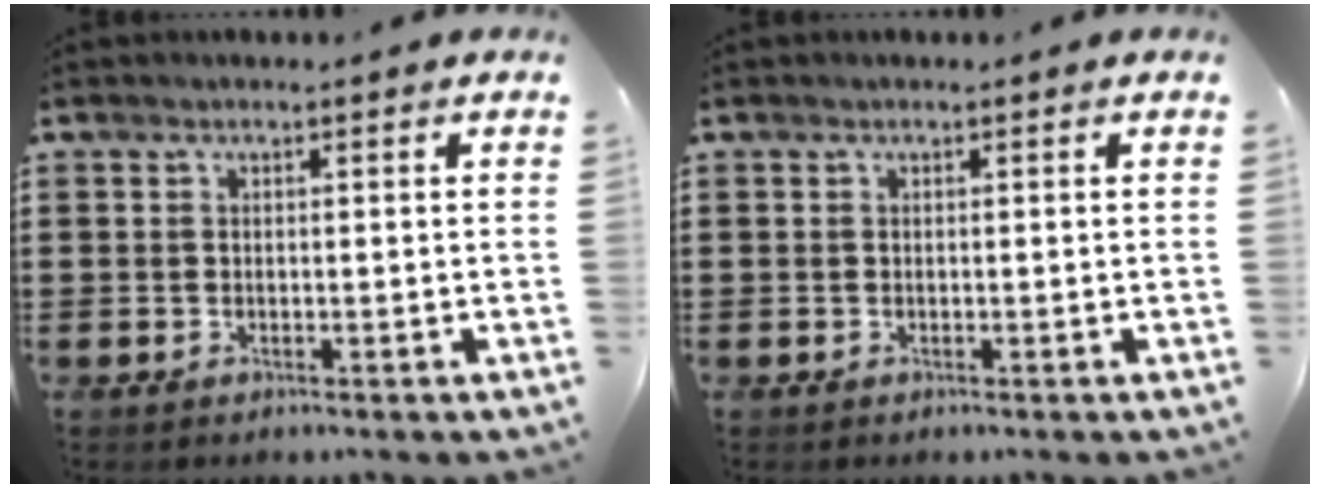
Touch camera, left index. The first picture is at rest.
{"total": 0.0}